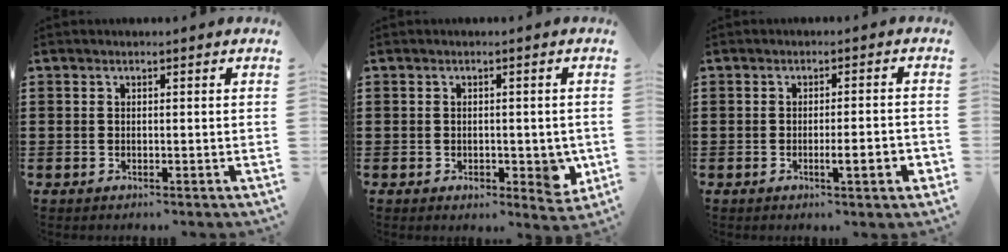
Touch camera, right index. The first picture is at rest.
{"total": 3.8, "force": [-0.7, 2.2, 3.0], "torque": [-0.046, 0.003, -0.013]}
{"total": 4.2, "force": [-1.4, 0.4, 3.9], "torque": [-0.063, -0.007, -0.021]}